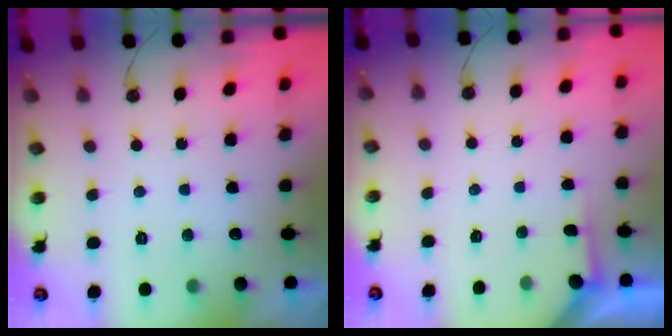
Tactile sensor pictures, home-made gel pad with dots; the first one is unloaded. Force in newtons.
{"total": 2.3, "press": 2.3, "slide": 0.3}